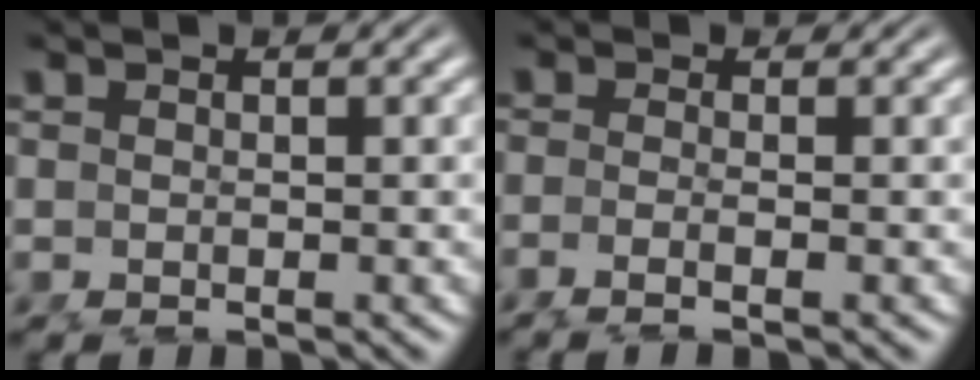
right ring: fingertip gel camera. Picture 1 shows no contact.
{"total": 2.4, "force": [-1.7, 0.3, 1.7], "torque": [-0.037, -0.002, -0.034]}